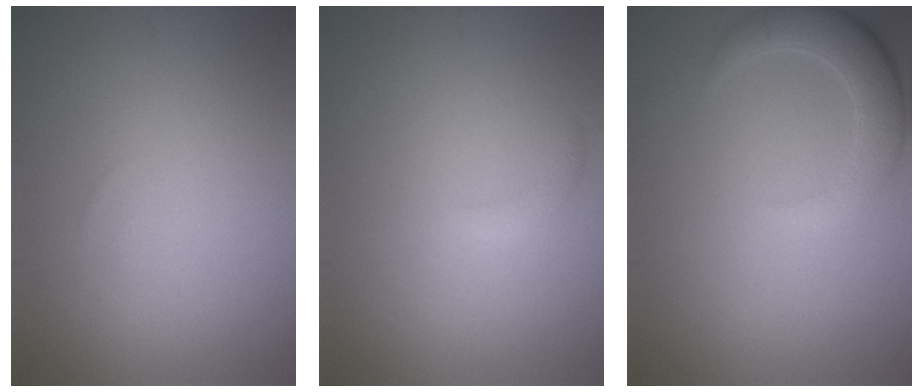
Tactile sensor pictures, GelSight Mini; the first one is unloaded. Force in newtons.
{"total": 0.8, "press": 0.8, "slide": 0.1}
{"total": 3.9, "press": 3.9, "slide": 0.5}